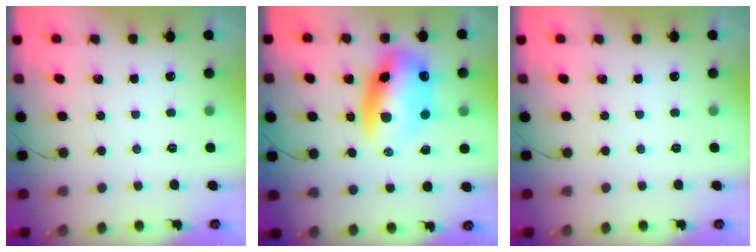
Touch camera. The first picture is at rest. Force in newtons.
{"total": 14.2, "press": 13.7, "slide": 3.7}
{"total": 0.0}